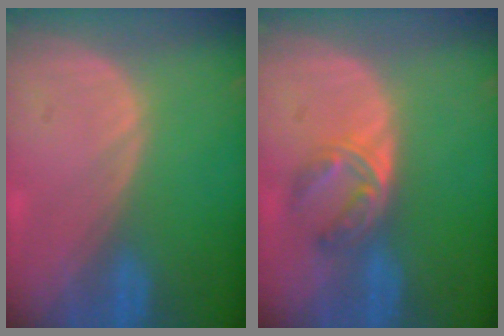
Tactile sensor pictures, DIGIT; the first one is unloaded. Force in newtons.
{"total": 5.7, "press": 4.5, "slide": 3.5}